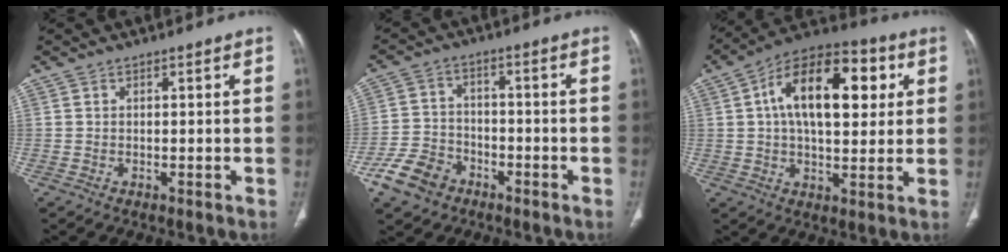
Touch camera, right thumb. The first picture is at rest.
{"total": 8.6, "force": [-5.2, 6.0, 3.4], "torque": [-0.057, 0.029, -0.097]}
{"total": 19.7, "force": [4.8, 10.4, 16.1], "torque": [-0.223, 0.015, 0.063]}